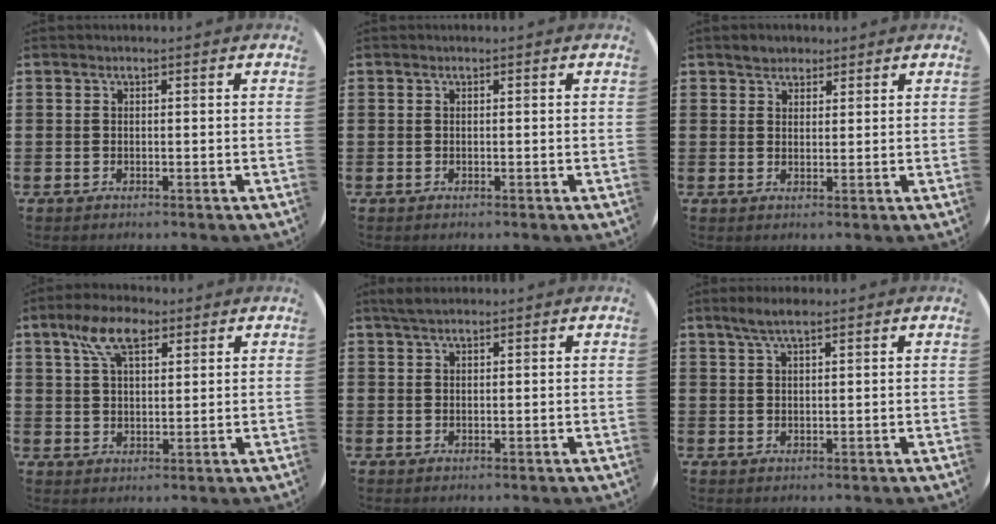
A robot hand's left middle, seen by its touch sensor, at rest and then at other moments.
{"total": 0.0}
{"total": 2.2, "force": [2.0, 0.9, 0.0], "torque": [0.004, 0.003, 0.037]}
{"total": 7.3, "force": [4.3, 3.6, 4.7], "torque": [-0.090, 0.005, 0.075]}
{"total": 2.0, "force": [1.6, 0.5, 1.1], "torque": [-0.024, 0.006, 0.029]}
{"total": 2.9, "force": [2.2, 0.5, 1.9], "torque": [-0.041, 0.005, 0.038]}